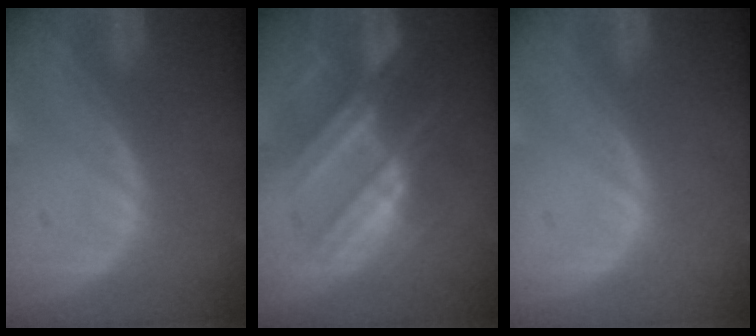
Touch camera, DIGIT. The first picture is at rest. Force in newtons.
{"total": 8.0, "press": 7.9, "slide": 1.1}
{"total": 0.0}